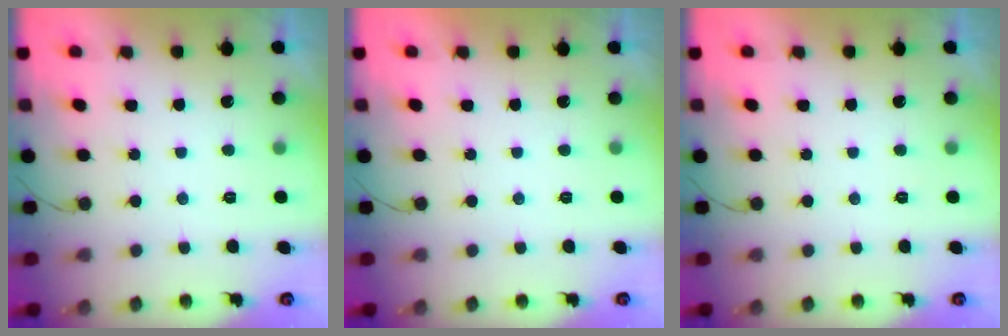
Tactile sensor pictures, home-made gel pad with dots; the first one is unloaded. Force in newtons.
{"total": 1.7, "press": 1.7, "slide": 0.1}
{"total": 0.0}